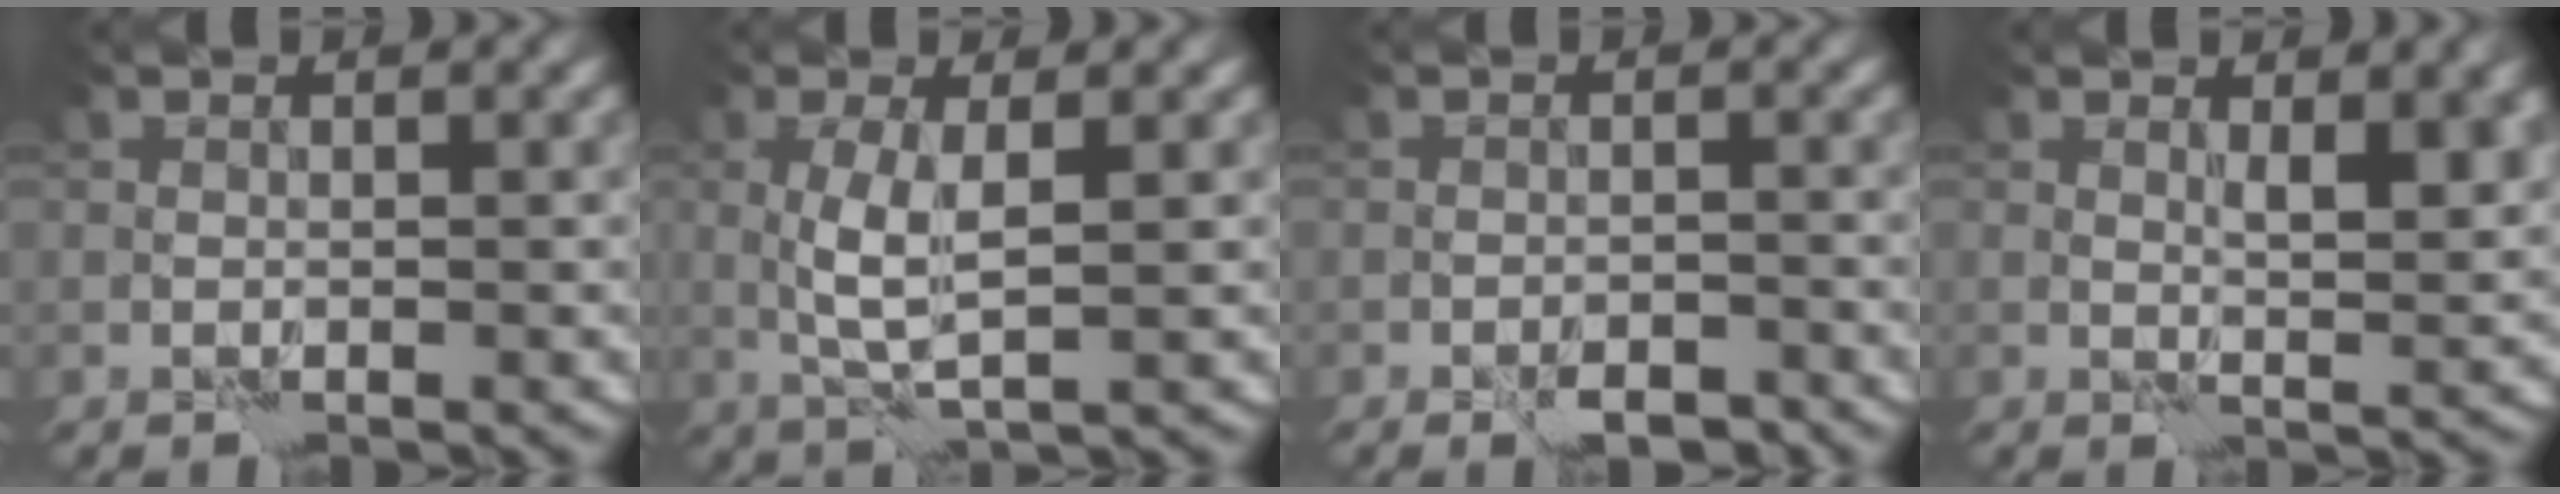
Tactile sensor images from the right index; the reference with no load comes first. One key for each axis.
{"total": 3.1, "fx": 0.6, "fy": 0.5, "fz": 3.0, "tx": -0.065, "ty": -0.001, "tz": 0.013}
{"total": 2.7, "fx": -2.0, "fy": 1.2, "fz": 1.4, "tx": -0.018, "ty": 0.004, "tz": -0.028}
{"total": 3.2, "fx": 1.4, "fy": 1.0, "fz": 2.7, "tx": -0.039, "ty": -0.006, "tz": 0.027}